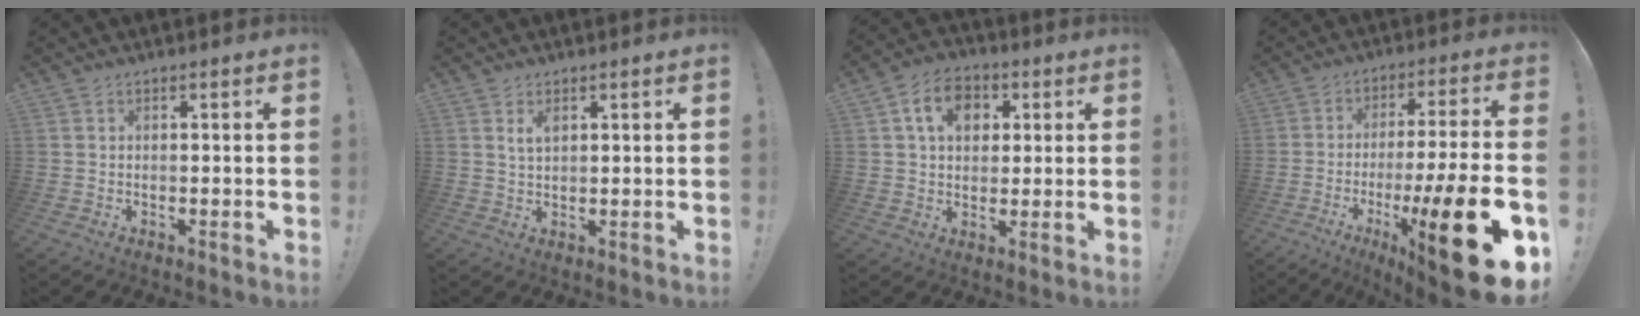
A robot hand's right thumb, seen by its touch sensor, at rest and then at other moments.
{"total": 2.8, "force": [1.5, 1.4, 1.9], "torque": [-0.024, -0.006, 0.023]}
{"total": 11.3, "force": [3.4, 8.5, 6.5], "torque": [-0.095, 0.006, 0.064]}
{"total": 23.8, "force": [-9.1, 3.9, 21.6], "torque": [-0.331, 0.036, -0.141]}